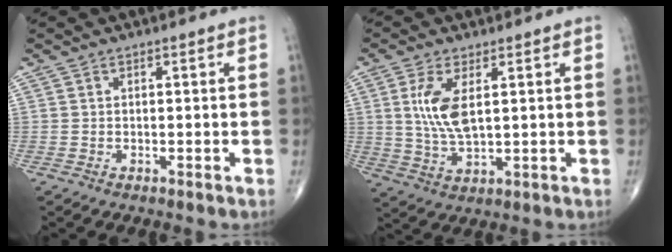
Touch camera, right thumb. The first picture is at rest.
{"total": 8.1, "force": [1.9, 3.4, 7.1], "torque": [-0.148, -0.012, 0.043]}